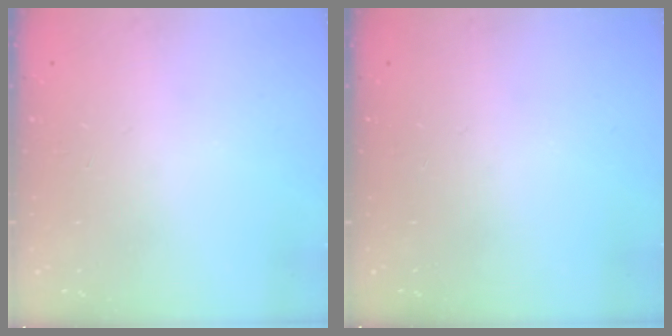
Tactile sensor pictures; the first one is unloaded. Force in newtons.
{"total": 0.0}